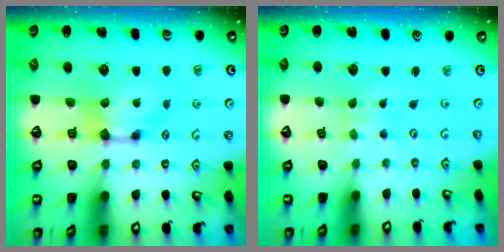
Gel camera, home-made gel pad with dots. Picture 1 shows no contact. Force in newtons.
{"total": 5.7, "press": 5.7, "slide": 0.3}